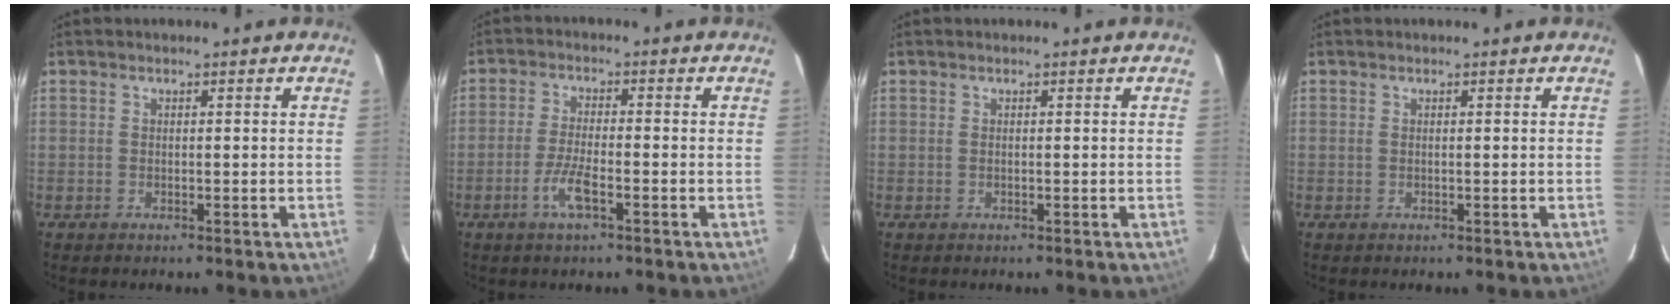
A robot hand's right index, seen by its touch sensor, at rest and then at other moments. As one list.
[{"total": 5.1, "force": [-2.7, 0.9, 4.3], "torque": [-0.096, -0.004, -0.054]}, {"total": 0.0}, {"total": 0.0}]